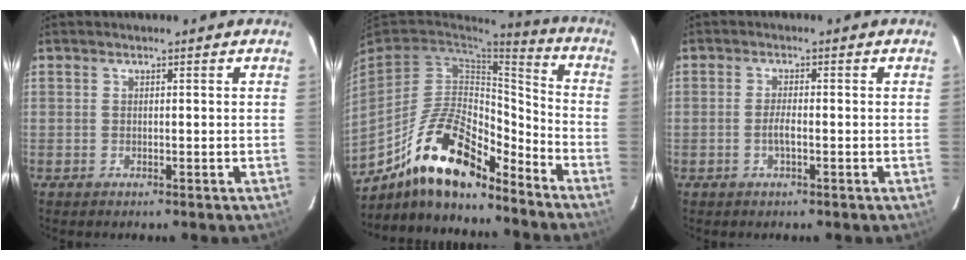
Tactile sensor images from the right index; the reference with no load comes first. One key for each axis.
{"total": 18.1, "fx": -12.9, "fy": 6.2, "fz": 11.0, "tx": -0.218, "ty": 0.006, "tz": -0.234}
{"total": 2.0, "fx": -0.8, "fy": 0.4, "fz": 1.8, "tx": -0.036, "ty": -0.002, "tz": -0.015}